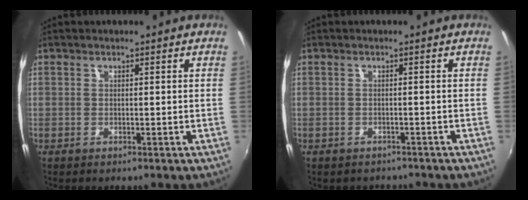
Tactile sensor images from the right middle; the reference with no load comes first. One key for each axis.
{"total": 2.5, "fx": -2.2, "fy": 1.3, "fz": 0.4, "tx": -0.014, "ty": -0.011, "tz": -0.027}